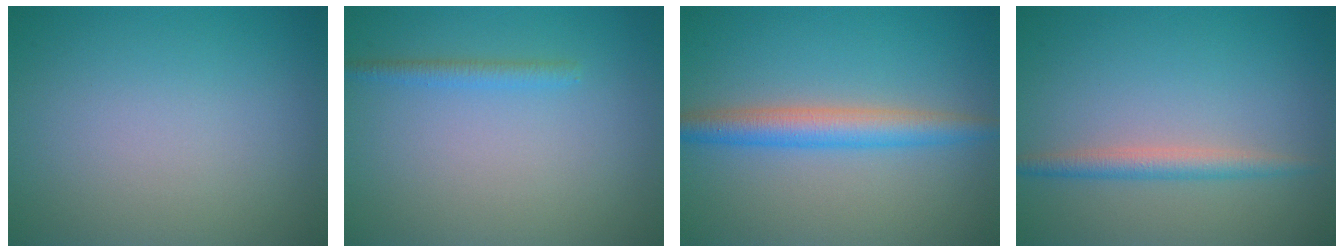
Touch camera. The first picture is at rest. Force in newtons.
{"total": 1.3, "press": 1.3, "slide": 0.1}
{"total": 3.9, "press": 3.9, "slide": 0.1}
{"total": 2.2, "press": 2.2, "slide": 0.0}